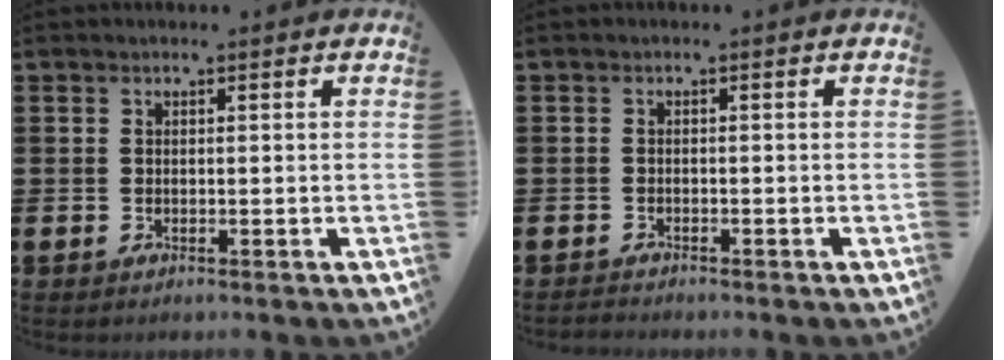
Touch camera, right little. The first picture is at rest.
{"total": 0.7, "force": [-0.7, 0.0, 0.0], "torque": [-0.001, -0.001, -0.014]}